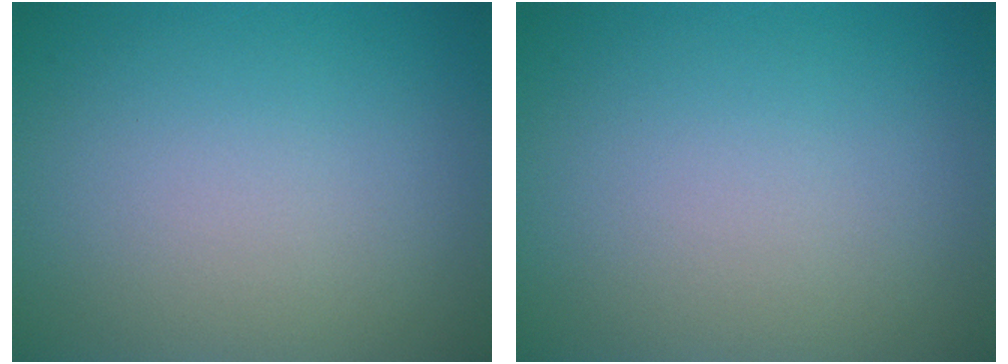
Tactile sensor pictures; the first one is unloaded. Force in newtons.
{"total": 0.0}